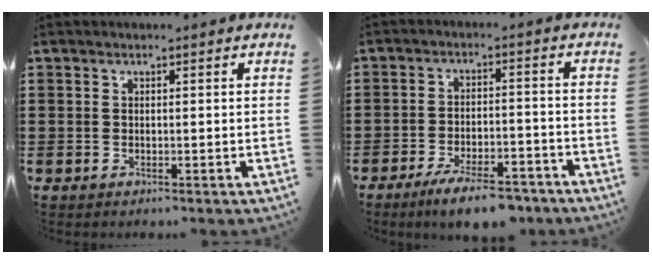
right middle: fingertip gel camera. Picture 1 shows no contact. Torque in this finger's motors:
{"motor_torque": [1.32, -0.82, 0.25, 0.17]}